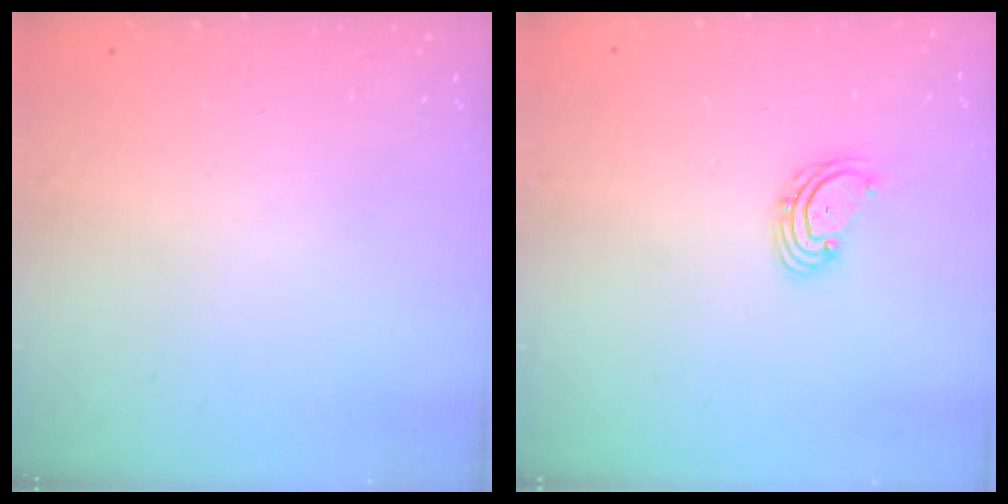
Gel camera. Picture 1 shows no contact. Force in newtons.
{"total": 2.6, "press": 2.5, "slide": 0.6}